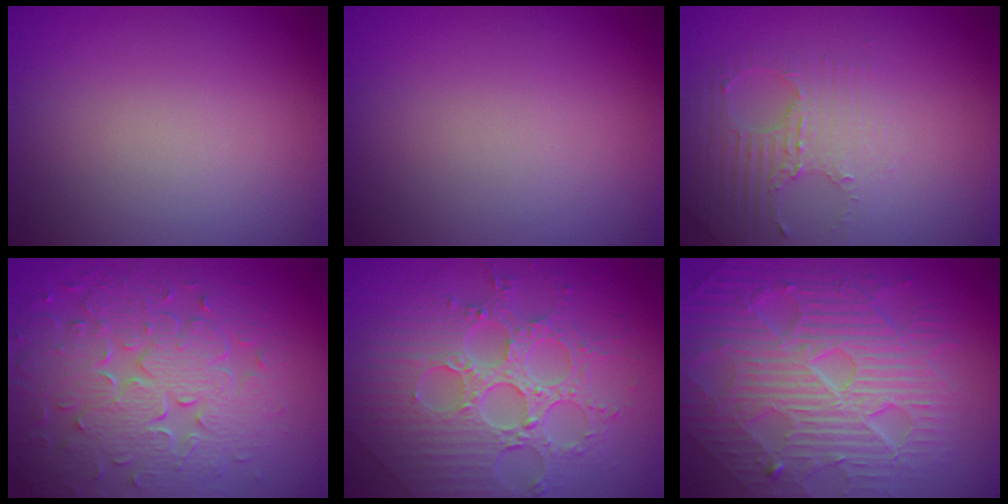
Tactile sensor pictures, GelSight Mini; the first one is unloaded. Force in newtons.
{"total": 0.0}
{"total": 2.8, "press": 2.5, "slide": 1.3}
{"total": 8.2, "press": 5.9, "slide": 5.6}
{"total": 7.9, "press": 5.9, "slide": 5.4}
{"total": 10.5, "press": 6.8, "slide": 8.0}